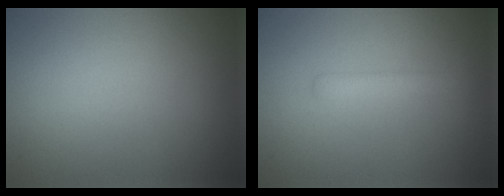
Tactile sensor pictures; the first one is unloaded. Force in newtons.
{"total": 1.8, "press": 1.8, "slide": 0.1}